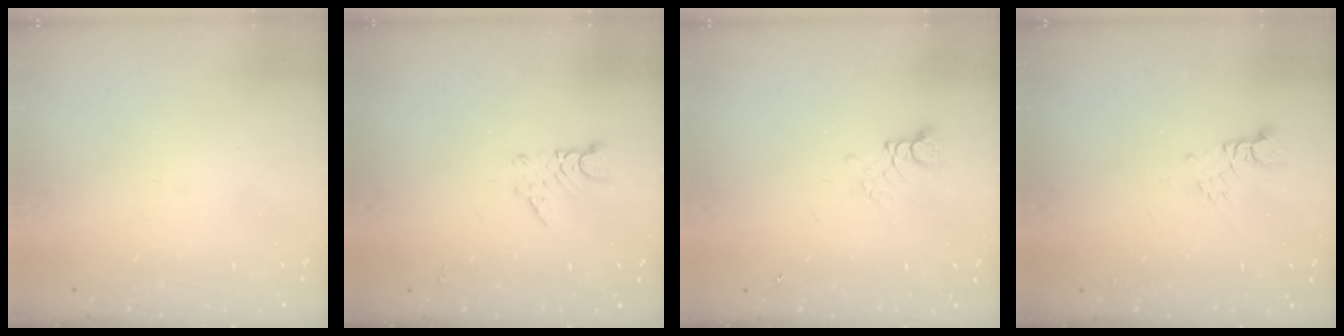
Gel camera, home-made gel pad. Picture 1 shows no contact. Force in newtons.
{"total": 2.4, "press": 2.4, "slide": 0.2}
{"total": 3.3, "press": 3.2, "slide": 0.4}
{"total": 2.5, "press": 2.5, "slide": 0.1}